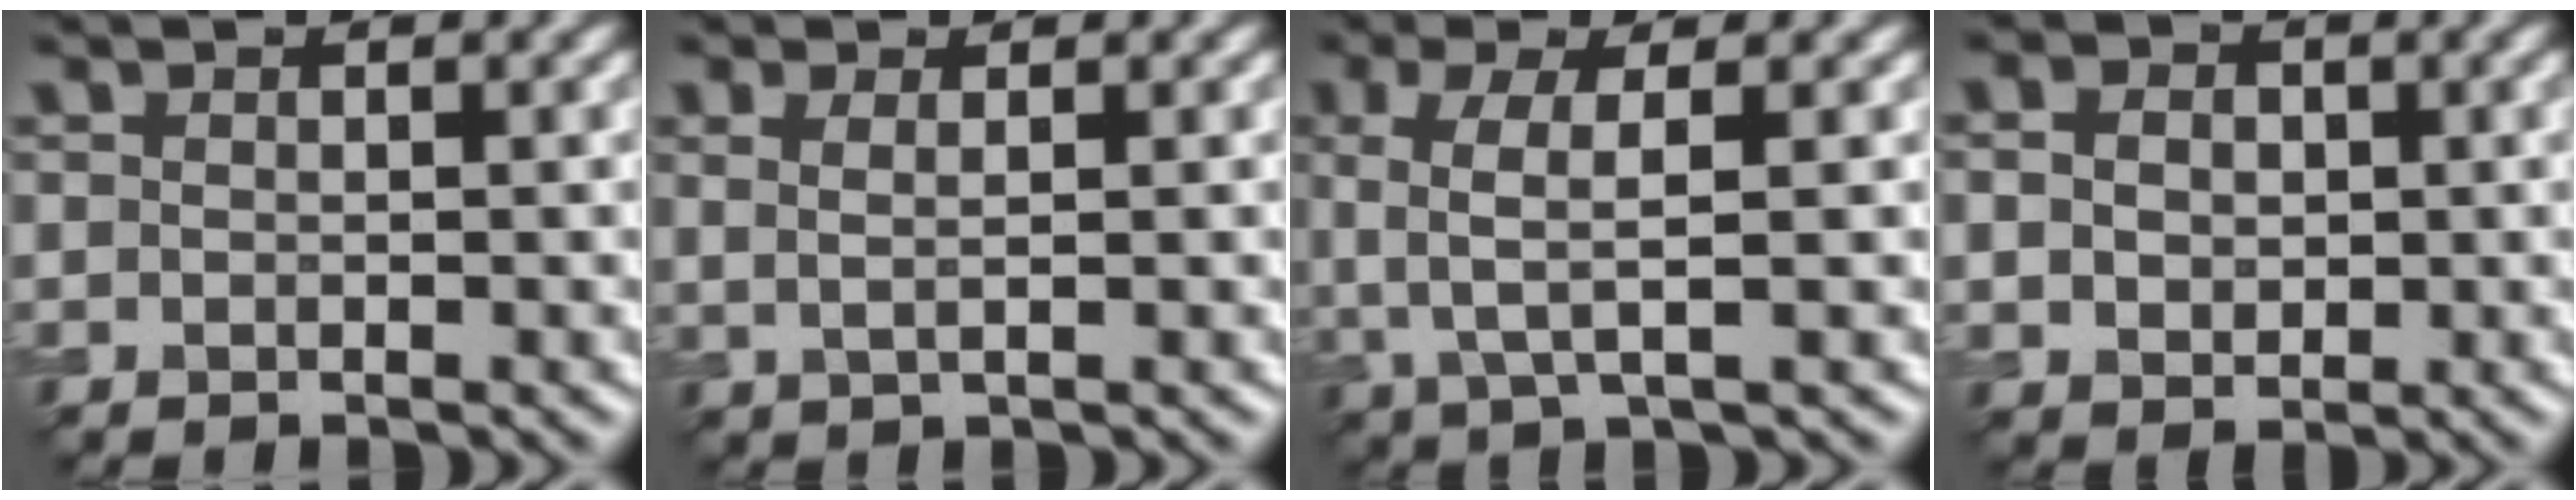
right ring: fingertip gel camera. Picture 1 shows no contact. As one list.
[{"total": 1.8, "force": [0.7, 0.7, 1.5], "torque": [-0.022, -0.007, 0.009]}, {"total": 3.8, "force": [0.5, 1.1, 3.6], "torque": [-0.079, 0.003, 0.010]}, {"total": 3.3, "force": [0.3, 2.6, 1.9], "torque": [-0.040, 0.004, -0.001]}]